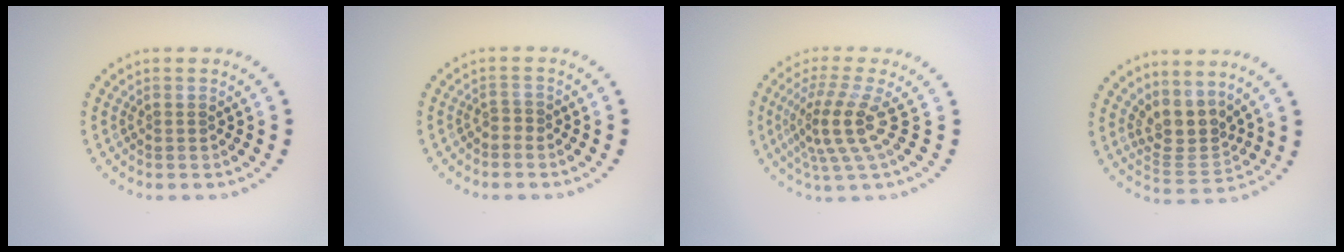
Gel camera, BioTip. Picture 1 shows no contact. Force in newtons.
{"total": 0.6, "press": 0.3, "slide": 0.5}
{"total": 4.1, "press": 2.9, "slide": 3.0}
{"total": 3.3, "press": 2.5, "slide": 2.1}